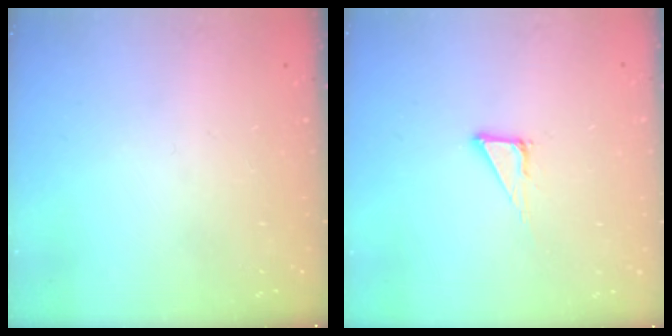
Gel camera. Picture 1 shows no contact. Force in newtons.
{"total": 4.7, "press": 4.7, "slide": 0.2}